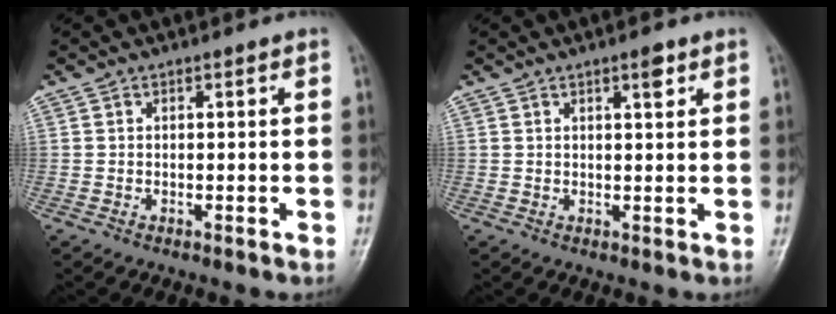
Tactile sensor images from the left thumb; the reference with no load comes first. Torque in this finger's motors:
{"motor_torque": [-0.10, -0.01, 0.02, 0.19, 0.06]}